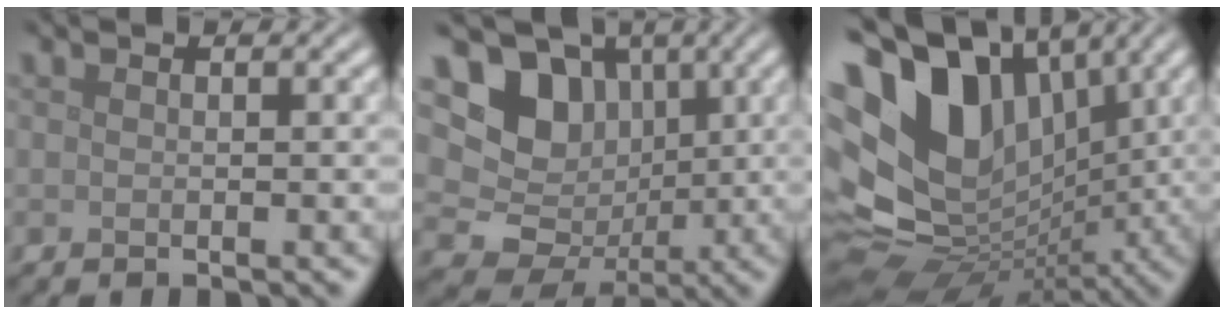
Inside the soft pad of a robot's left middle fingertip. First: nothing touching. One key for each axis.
{"total": 10.2, "fx": 2.0, "fy": 9.1, "fz": 4.2, "tx": -0.072, "ty": 0.018, "tz": 0.011}
{"total": 15.8, "fx": 3.3, "fy": 11.3, "fz": 10.6, "tx": -0.202, "ty": 0.001, "tz": 0.082}